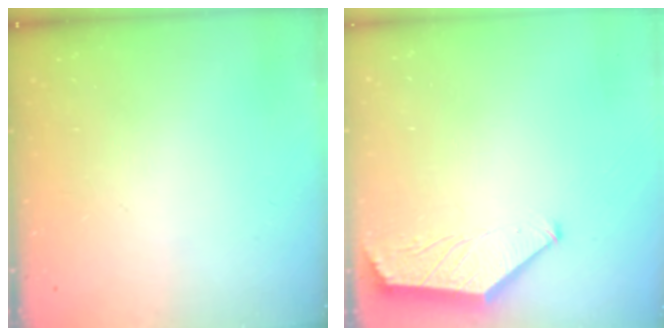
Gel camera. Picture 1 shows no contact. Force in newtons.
{"total": 1.6, "press": 1.6, "slide": 0.4}